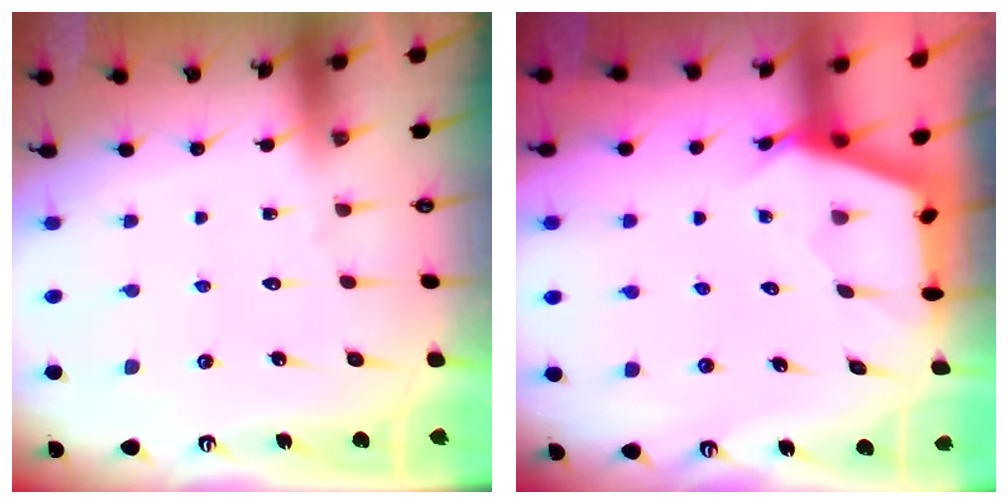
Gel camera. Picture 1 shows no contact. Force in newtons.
{"total": 2.7, "press": 2.7, "slide": 0.4}